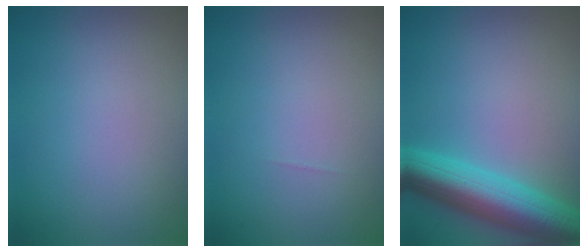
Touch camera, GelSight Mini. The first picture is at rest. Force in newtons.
{"total": 0.0}
{"total": 8.5, "press": 8.5, "slide": 0.5}